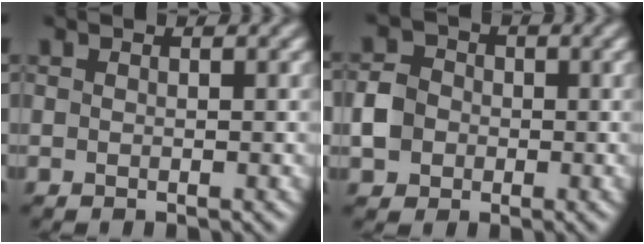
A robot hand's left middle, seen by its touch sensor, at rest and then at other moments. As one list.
[{"total": 3.3, "force": [-1.5, 2.8, 1.1], "torque": [-0.016, 0.008, -0.033]}]